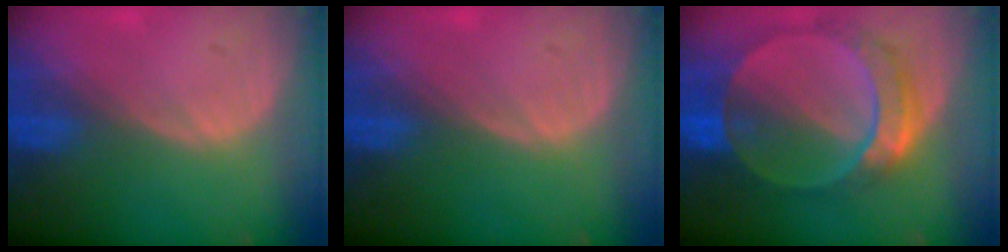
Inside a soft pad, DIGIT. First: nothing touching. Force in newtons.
{"total": 0.0}
{"total": 9.6, "press": 8.3, "slide": 4.9}